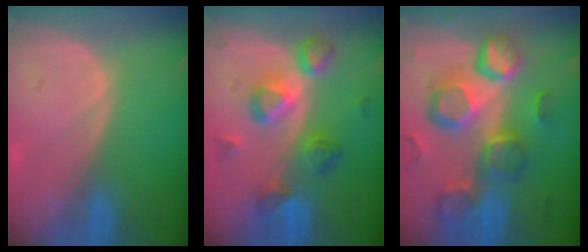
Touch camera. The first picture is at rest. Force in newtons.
{"total": 7.6, "press": 7.6, "slide": 0.6}
{"total": 12.9, "press": 11.3, "slide": 6.3}